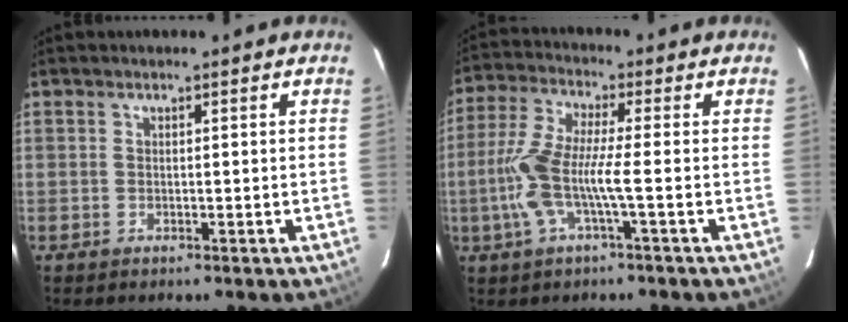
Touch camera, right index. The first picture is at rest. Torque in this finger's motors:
{"motor_torque": [1.09, -0.36, 0.86, 0.21]}